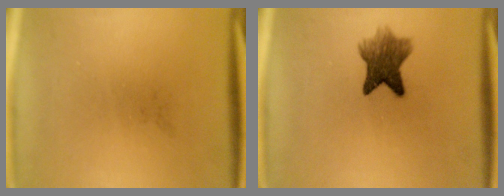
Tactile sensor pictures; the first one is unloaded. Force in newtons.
{"total": 6.6}